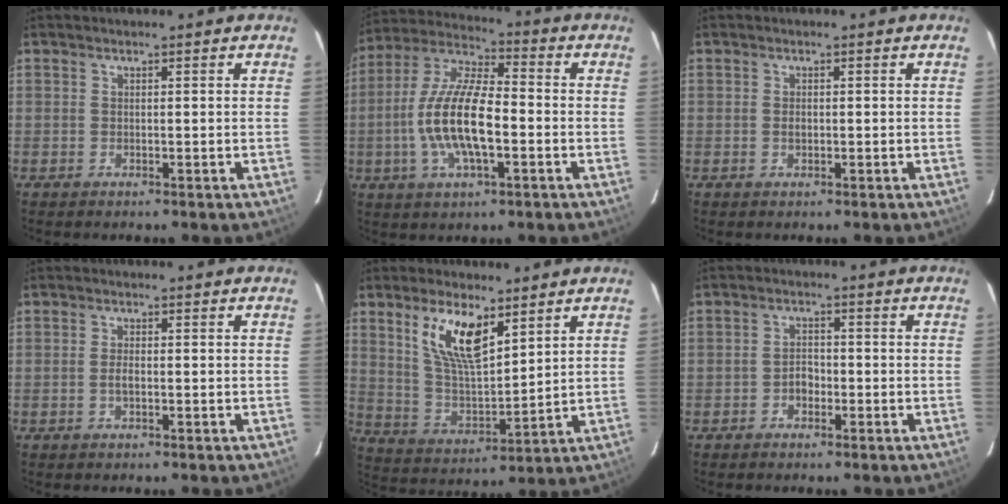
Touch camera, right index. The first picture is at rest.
{"total": 15.1, "force": [-3.0, 5.3, 13.8], "torque": [-0.280, 0.000, -0.060]}
{"total": 1.0, "force": [-0.1, 0.8, 0.5], "torque": [-0.008, -0.001, -0.001]}
{"total": 1.4, "force": [-0.4, 0.6, 1.2], "torque": [-0.024, -0.001, -0.007]}
{"total": 12.0, "force": [6.7, 4.4, 8.9], "torque": [-0.169, 0.003, 0.138]}
{"total": 2.5, "force": [-1.2, 1.9, 1.3], "torque": [-0.024, 0.009, -0.020]}